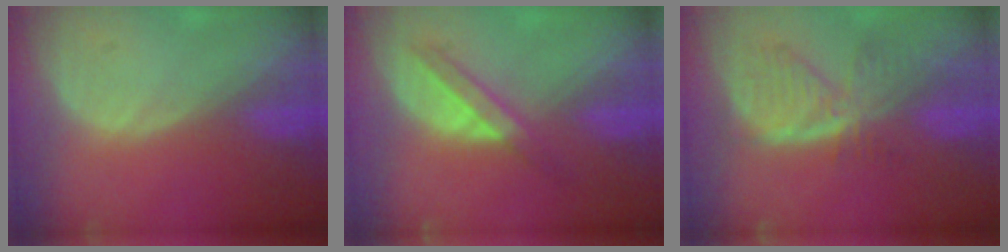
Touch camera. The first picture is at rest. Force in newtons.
{"total": 4.2, "press": 4.1, "slide": 1.2}
{"total": 7.8, "press": 6.8, "slide": 3.9}